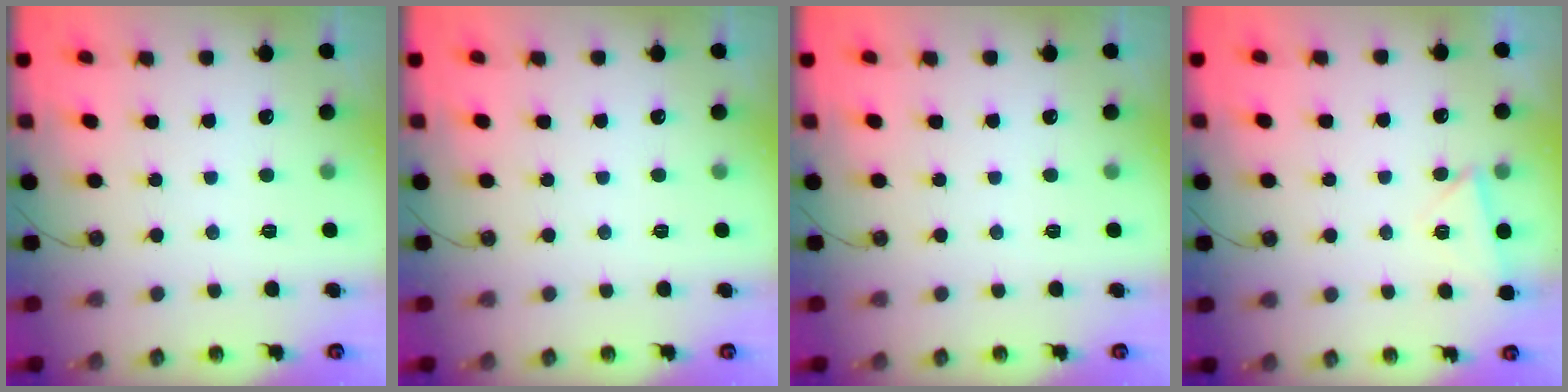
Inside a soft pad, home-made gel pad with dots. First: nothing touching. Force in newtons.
{"total": 0.0}
{"total": 0.0}
{"total": 3.4, "press": 3.3, "slide": 0.8}